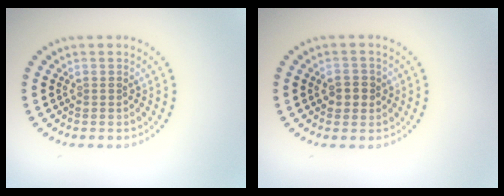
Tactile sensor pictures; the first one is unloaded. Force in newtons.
{"total": 1.9, "press": 1.9, "slide": 0.2}